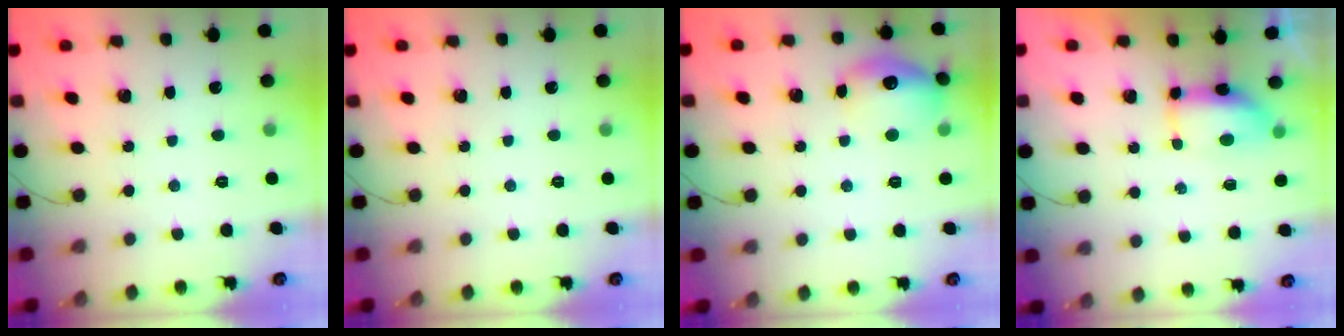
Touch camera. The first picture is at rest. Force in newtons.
{"total": 0.0}
{"total": 14.0, "press": 13.9, "slide": 0.9}
{"total": 6.8, "press": 6.8, "slide": 0.5}